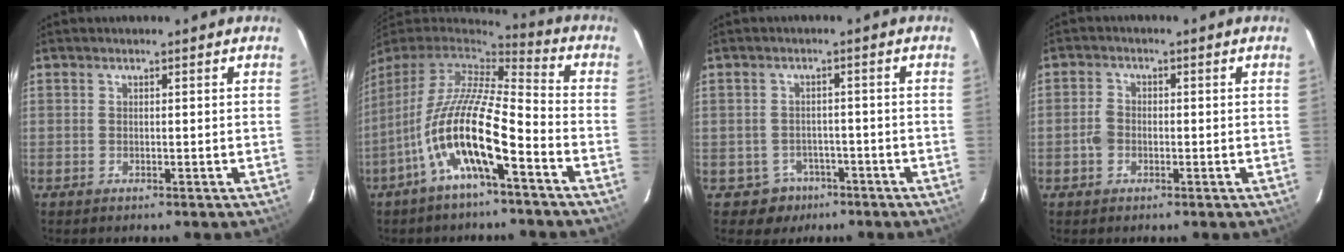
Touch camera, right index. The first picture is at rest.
{"total": 16.6, "force": [-7.0, 3.7, 14.6], "torque": [-0.269, -0.019, -0.138]}
{"total": 4.6, "force": [-2.6, 3.8, 0.0], "torque": [-0.013, 0.020, -0.030]}
{"total": 3.1, "force": [-0.9, 2.5, 1.6], "torque": [-0.034, 0.007, -0.017]}